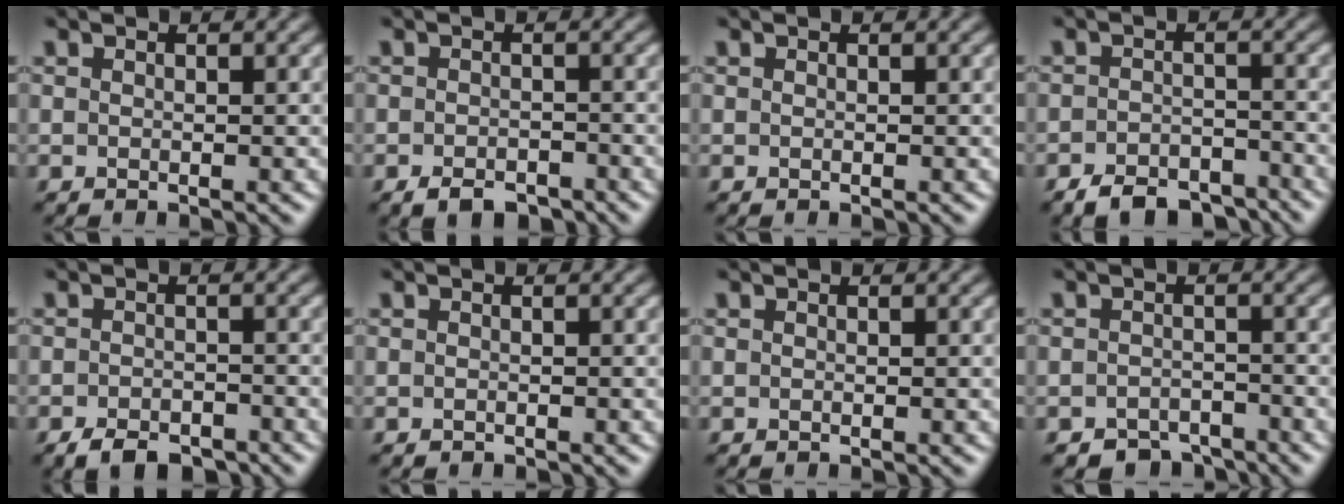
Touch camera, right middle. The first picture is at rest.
{"total": 2.6, "force": [-2.0, 1.2, 1.2], "torque": [-0.019, -0.004, -0.032]}
{"total": 0.0}
{"total": 4.6, "force": [-3.8, 1.9, 1.6], "torque": [-0.019, -0.004, -0.065]}
{"total": 3.7, "force": [-3.0, 1.5, 1.6], "torque": [-0.020, -0.005, -0.048]}
{"total": 0.0}
{"total": 0.0}
{"total": 2.5, "force": [-2.3, 1.0, 0.1], "torque": [0.007, -0.002, -0.039]}